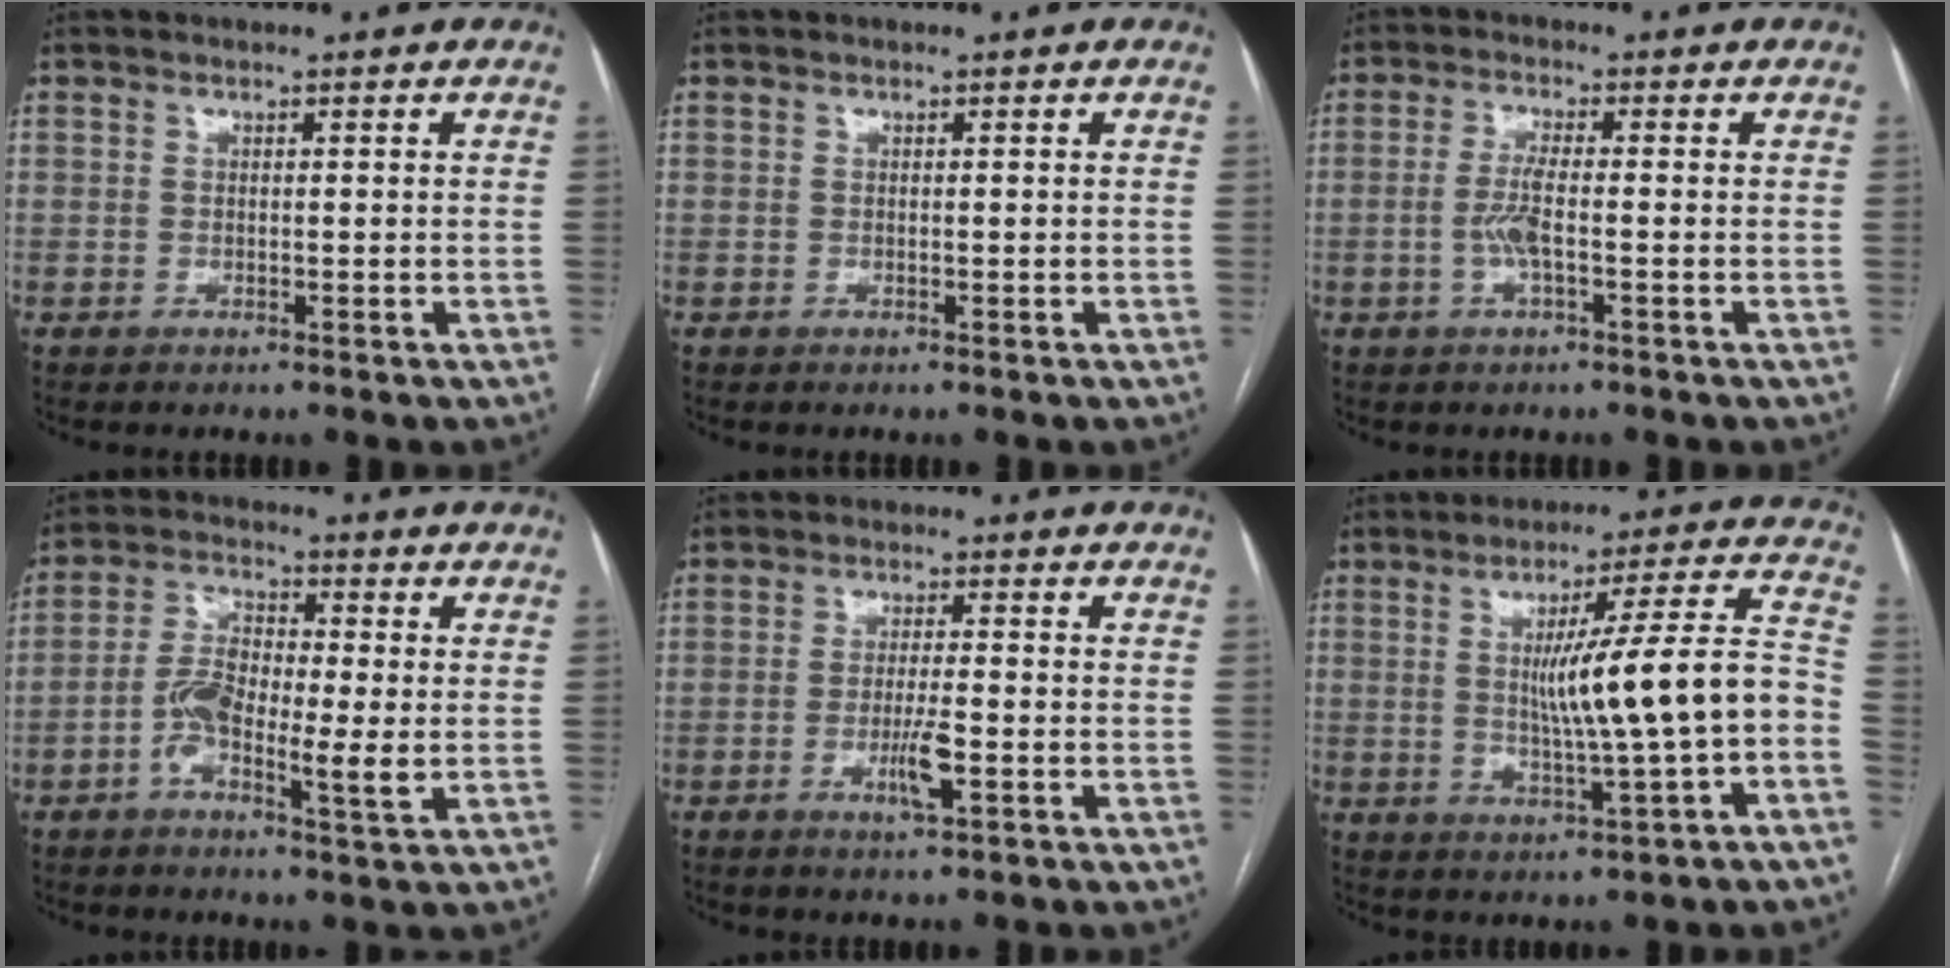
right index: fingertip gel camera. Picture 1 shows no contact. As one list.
[{"total": 0.0}, {"total": 3.9, "force": [-0.9, 0.5, 3.8], "torque": [-0.083, -0.001, -0.019]}, {"total": 8.9, "force": [-1.7, 2.5, 8.4], "torque": [-0.160, 0.007, -0.036]}, {"total": 4.4, "force": [-1.6, 0.3, 4.1], "torque": [-0.078, -0.006, -0.029]}, {"total": 13.1, "force": [-1.7, -0.2, 13.0], "torque": [-0.197, 0.014, -0.023]}]